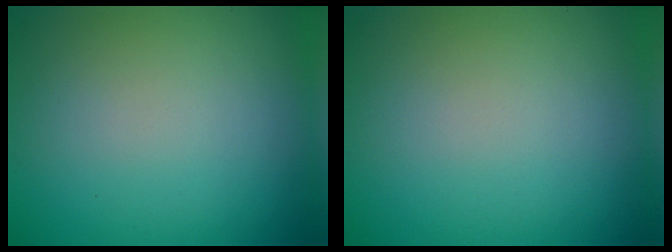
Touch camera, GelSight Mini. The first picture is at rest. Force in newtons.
{"total": 0.0}